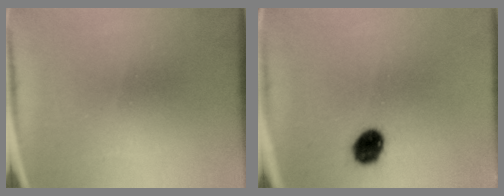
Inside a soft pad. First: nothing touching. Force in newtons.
{"total": 6.3}